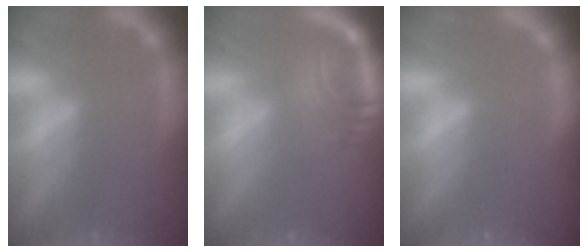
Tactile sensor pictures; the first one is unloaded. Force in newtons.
{"total": 7.1}
{"total": 0.0}